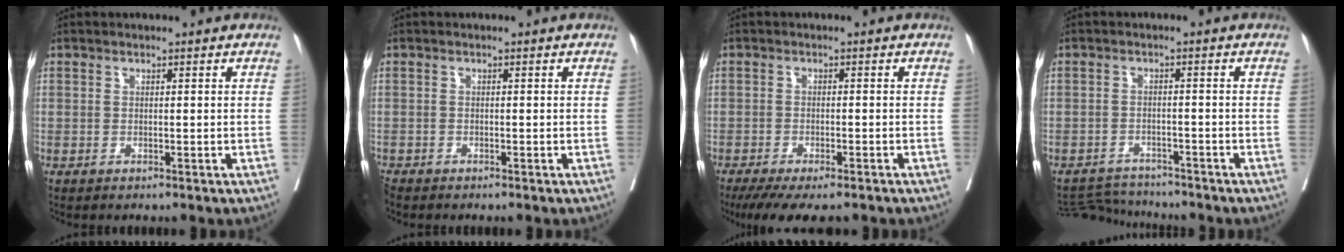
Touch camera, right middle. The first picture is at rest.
{"total": 1.3, "force": [-1.3, 0.3, 0.2], "torque": [-0.008, -0.006, -0.024]}
{"total": 9.8, "force": [-7.9, 2.3, 5.2], "torque": [-0.074, -0.017, -0.116]}
{"total": 5.1, "force": [-5.1, 0.1, -0.7], "torque": [0.006, -0.002, -0.088]}